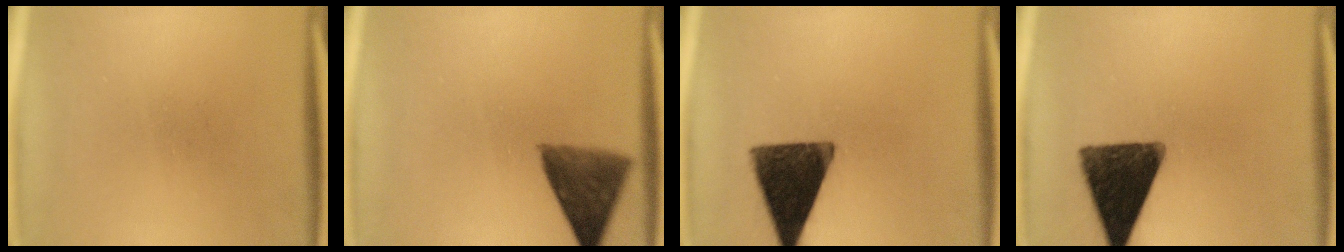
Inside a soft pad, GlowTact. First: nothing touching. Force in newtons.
{"total": 8.6}
{"total": 14.1}
{"total": 14.0}